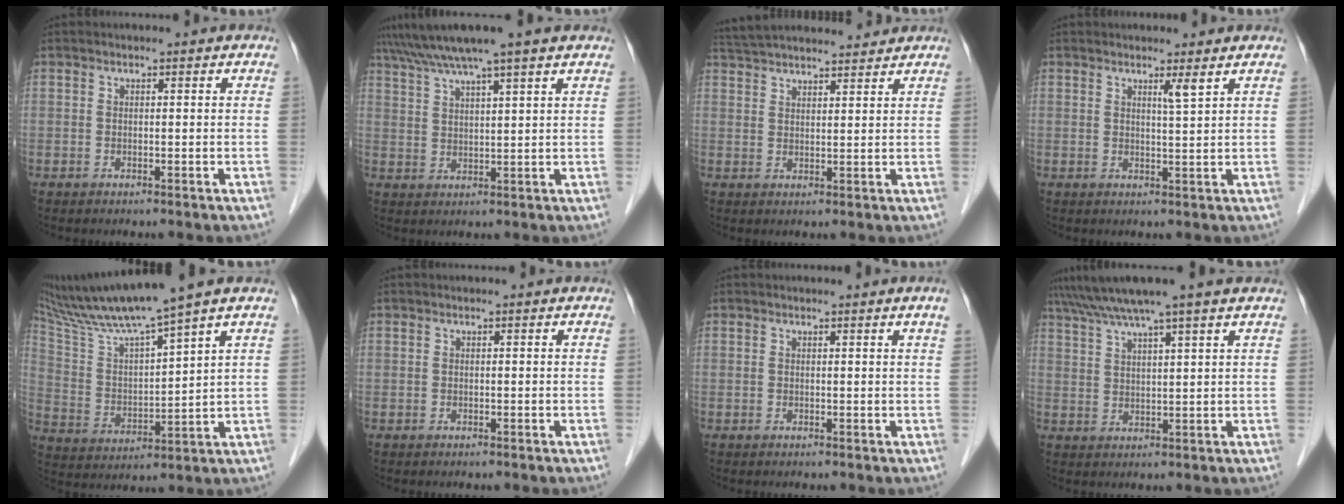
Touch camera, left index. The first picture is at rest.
{"total": 8.6, "force": [7.0, -1.0, 4.9], "torque": [-0.090, 0.029, 0.111]}
{"total": 15.4, "force": [14.2, 2.5, 5.3], "torque": [-0.097, 0.046, 0.223]}
{"total": 1.8, "force": [1.2, -0.5, 1.2], "torque": [-0.026, -0.013, 0.023]}
{"total": 14.2, "force": [11.9, -1.7, 7.5], "torque": [-0.143, 0.010, 0.223]}
{"total": 0.0}
{"total": 0.9, "force": [0.6, -0.3, 0.5], "torque": [-0.016, -0.007, 0.008]}
{"total": 8.5, "force": [6.9, -1.1, 4.8], "torque": [-0.089, 0.028, 0.109]}